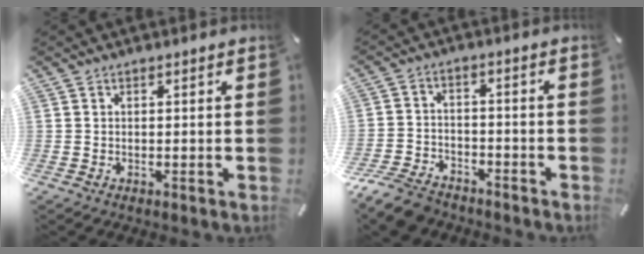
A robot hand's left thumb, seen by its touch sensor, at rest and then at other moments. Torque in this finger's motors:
{"motor_torque": [-0.43, 1.36, 0.70, 0.72, 0.00]}